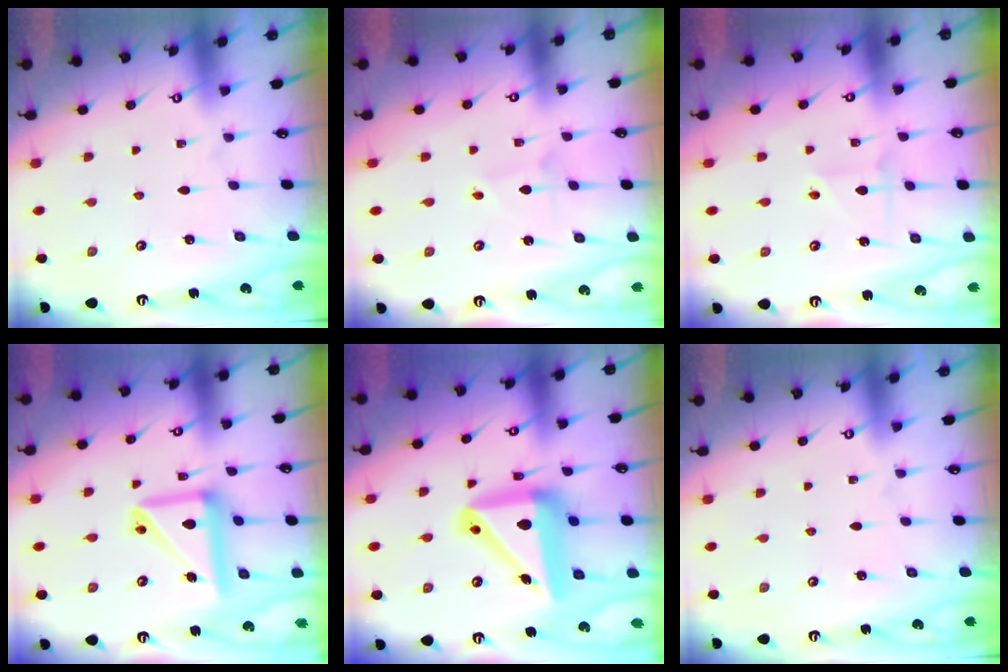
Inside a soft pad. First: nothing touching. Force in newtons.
{"total": 1.2, "press": 1.2, "slide": 0.1}
{"total": 3.1, "press": 3.0, "slide": 0.9}
{"total": 14.1, "press": 14.0, "slide": 1.7}
{"total": 18.7, "press": 18.5, "slide": 2.9}
{"total": 0.0}